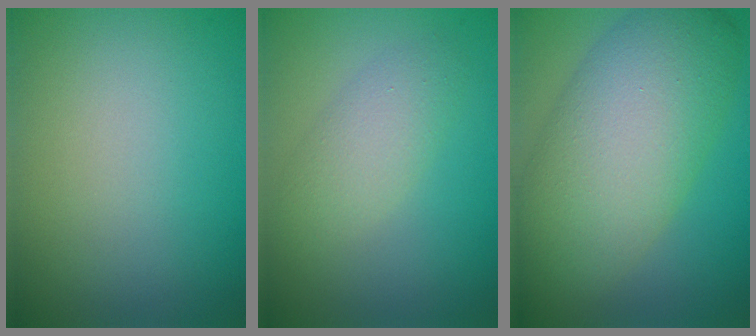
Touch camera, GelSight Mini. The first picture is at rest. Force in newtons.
{"total": 2.8, "press": 2.8, "slide": 0.2}
{"total": 10.5, "press": 10.4, "slide": 0.7}